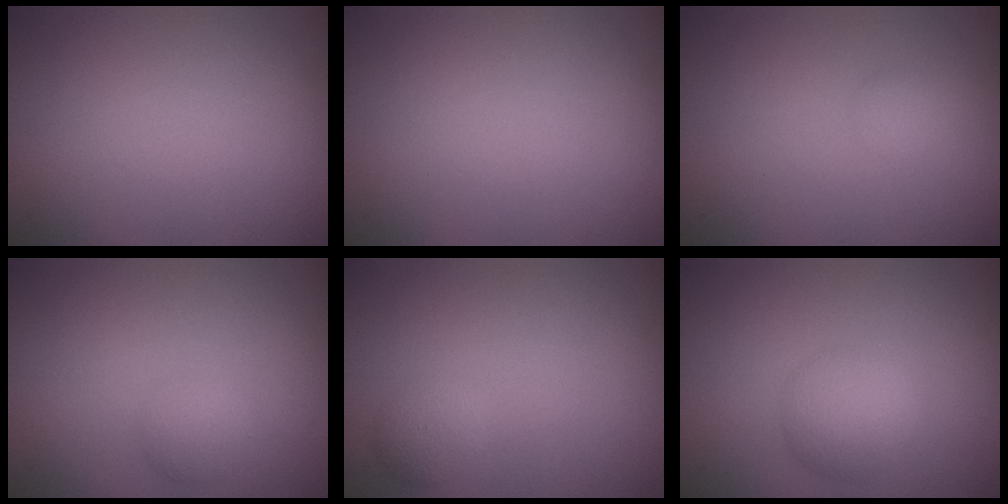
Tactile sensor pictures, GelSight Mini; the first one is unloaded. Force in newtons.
{"total": 0.0}
{"total": 1.0, "press": 1.0, "slide": 0.0}
{"total": 1.3, "press": 1.3, "slide": 0.0}
{"total": 1.3, "press": 1.3, "slide": 0.1}
{"total": 2.9, "press": 2.9, "slide": 0.0}